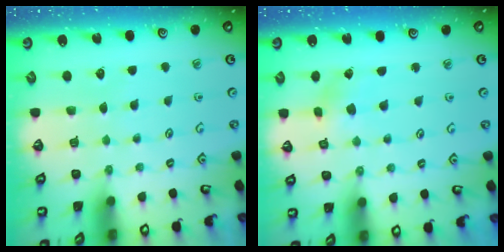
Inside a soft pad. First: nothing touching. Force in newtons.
{"total": 3.8, "press": 3.7, "slide": 0.4}